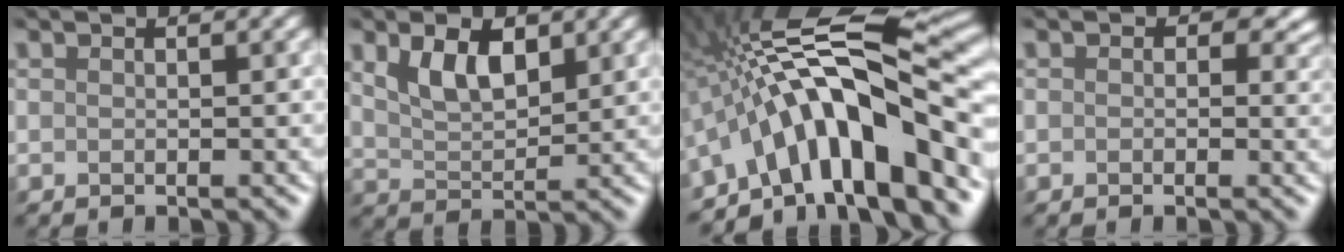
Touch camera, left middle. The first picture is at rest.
{"total": 3.7, "force": [2.3, 1.7, 2.3], "torque": [-0.050, 0.008, 0.047]}
{"total": 14.2, "force": [-5.3, 4.4, 12.4], "torque": [-0.173, 0.038, -0.090]}
{"total": 3.8, "force": [1.0, 2.9, 2.3], "torque": [-0.012, 0.012, 0.001]}